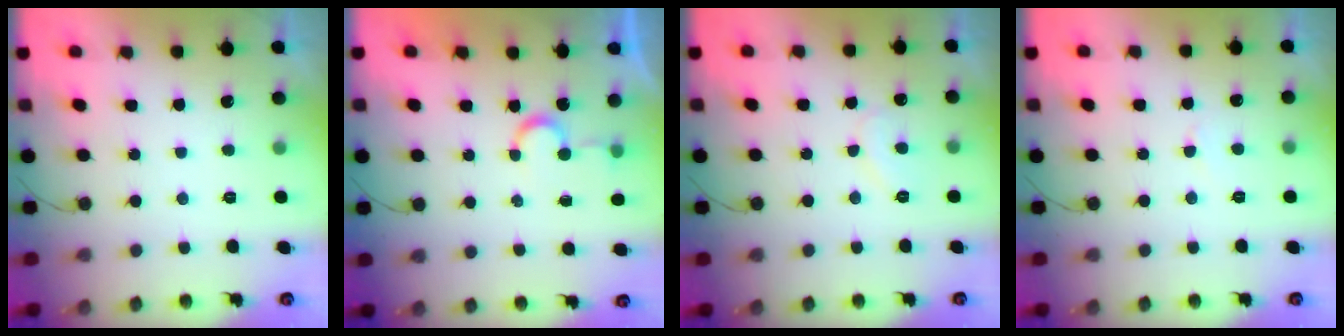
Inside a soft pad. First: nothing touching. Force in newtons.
{"total": 4.6, "press": 4.6, "slide": 0.3}
{"total": 8.3, "press": 8.3, "slide": 0.5}
{"total": 3.0, "press": 3.0, "slide": 0.4}